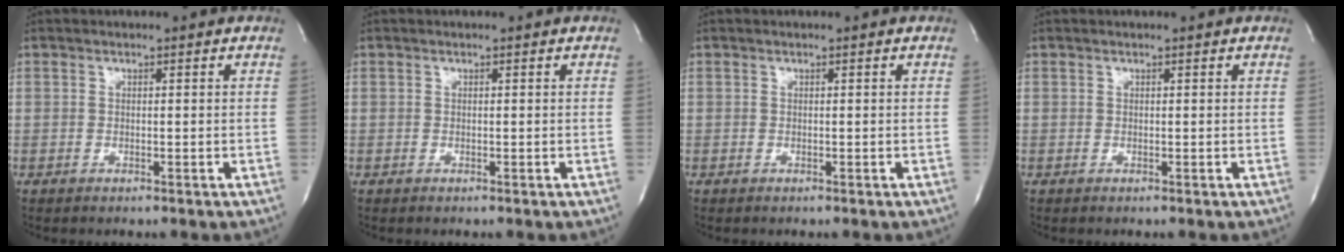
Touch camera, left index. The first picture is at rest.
{"total": 0.0}
{"total": 0.0}
{"total": 0.0}